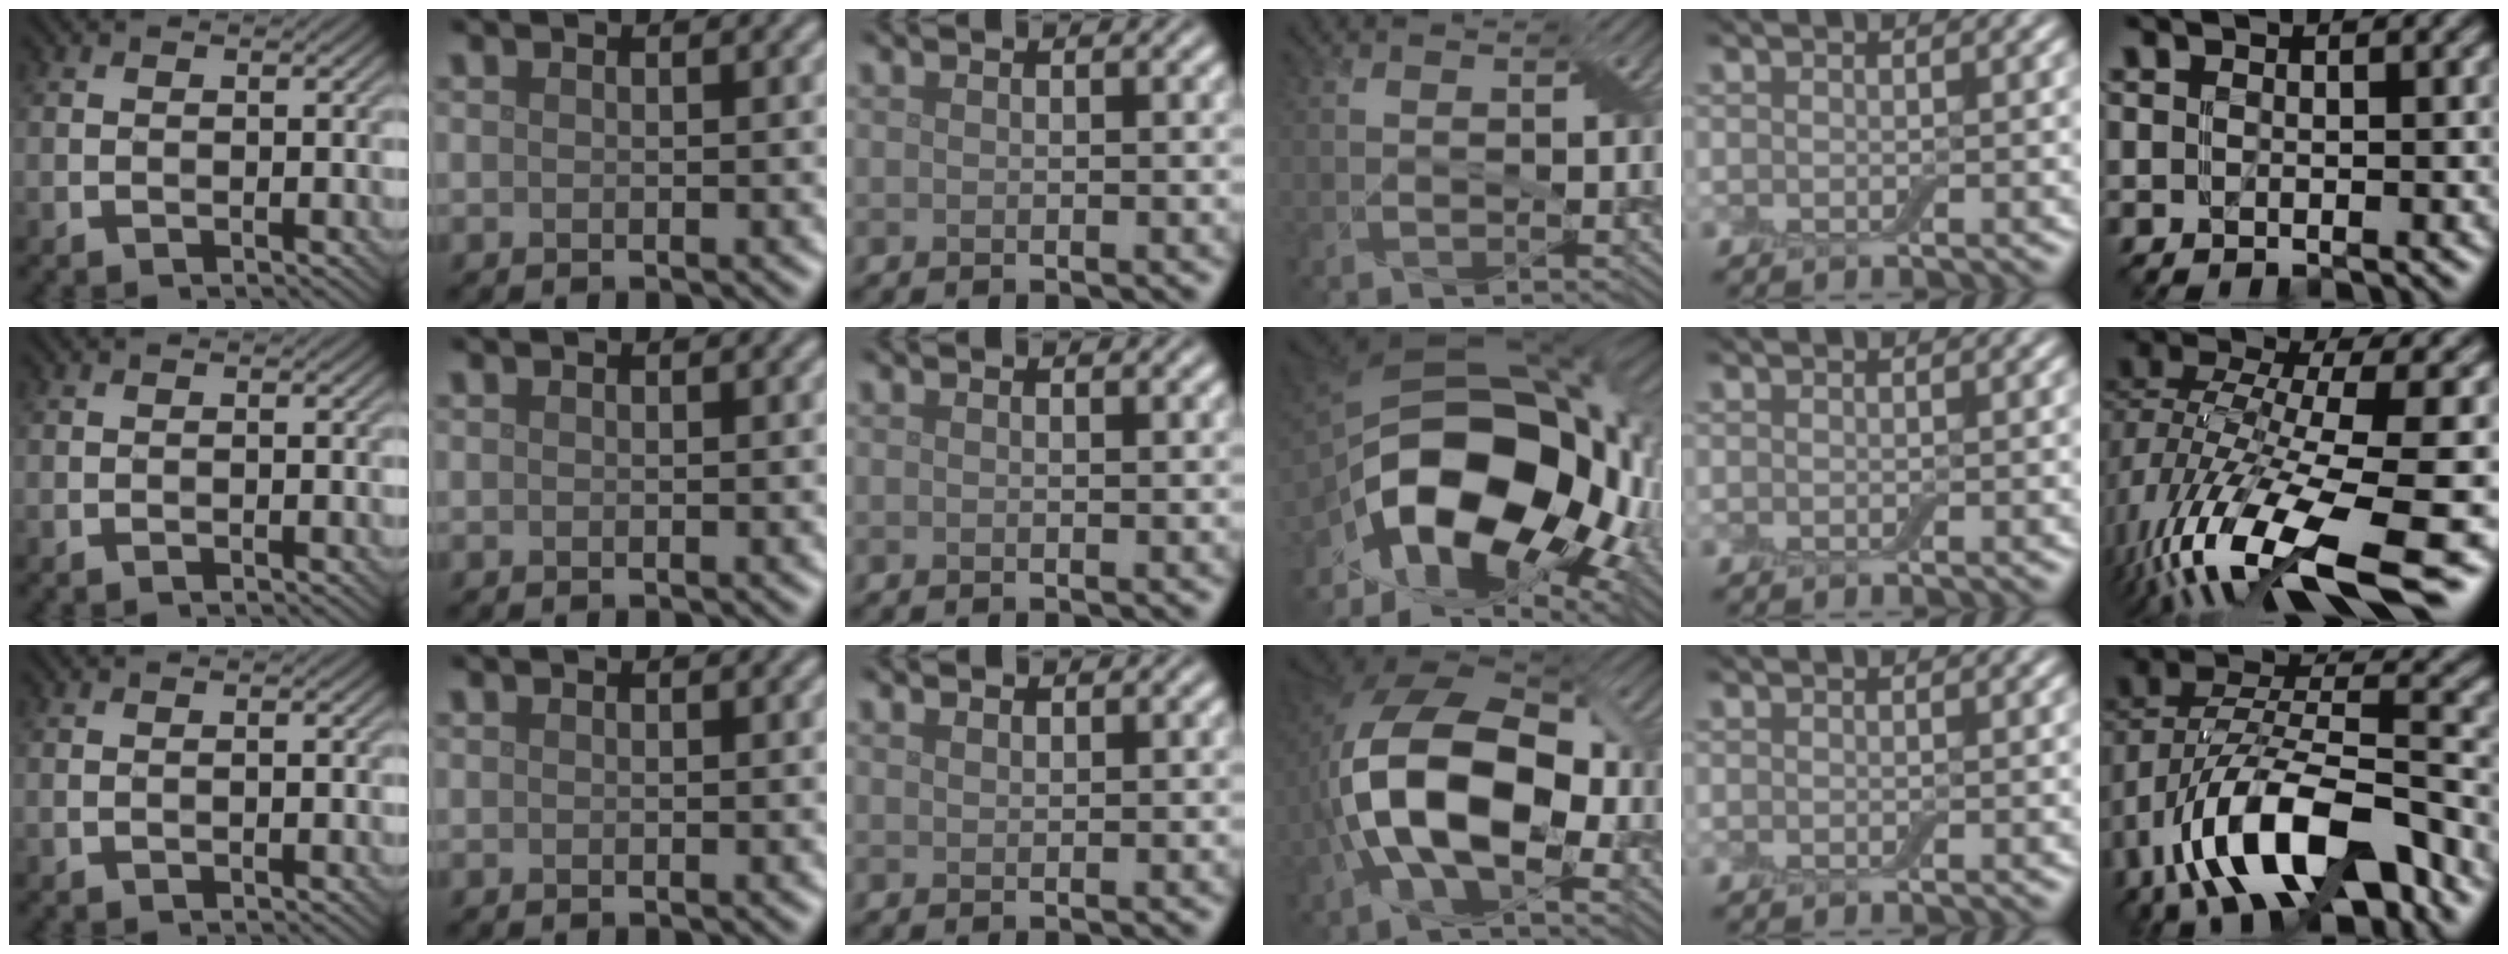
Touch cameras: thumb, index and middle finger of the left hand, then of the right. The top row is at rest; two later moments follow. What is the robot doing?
{"motion": "extract", "object": "airpods case & airpods"}